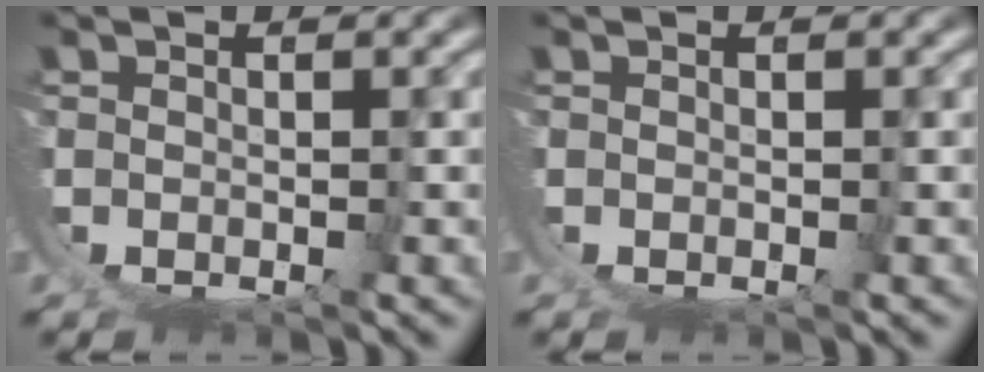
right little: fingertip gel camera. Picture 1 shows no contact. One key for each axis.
{"total": 0.0}